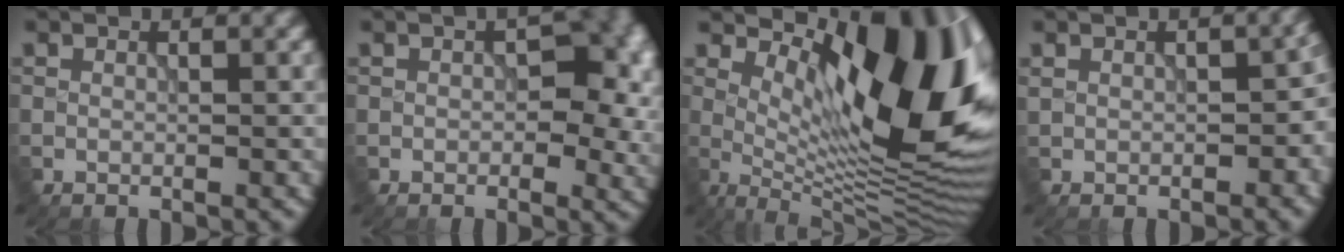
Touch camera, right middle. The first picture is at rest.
{"total": 8.6, "force": [0.6, 5.3, 6.8], "torque": [-0.049, 0.003, 0.009]}
{"total": 14.3, "force": [4.1, 5.5, 12.5], "torque": [-0.178, -0.003, 0.067]}
{"total": 5.3, "force": [-0.1, 3.1, 4.3], "torque": [-0.057, -0.004, 0.005]}